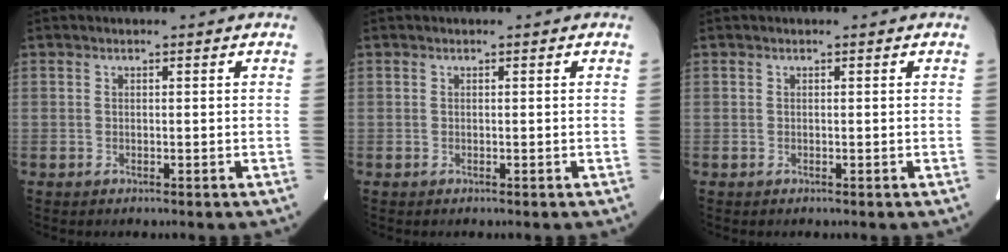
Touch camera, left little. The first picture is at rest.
{"total": 0.0}
{"total": 0.0}